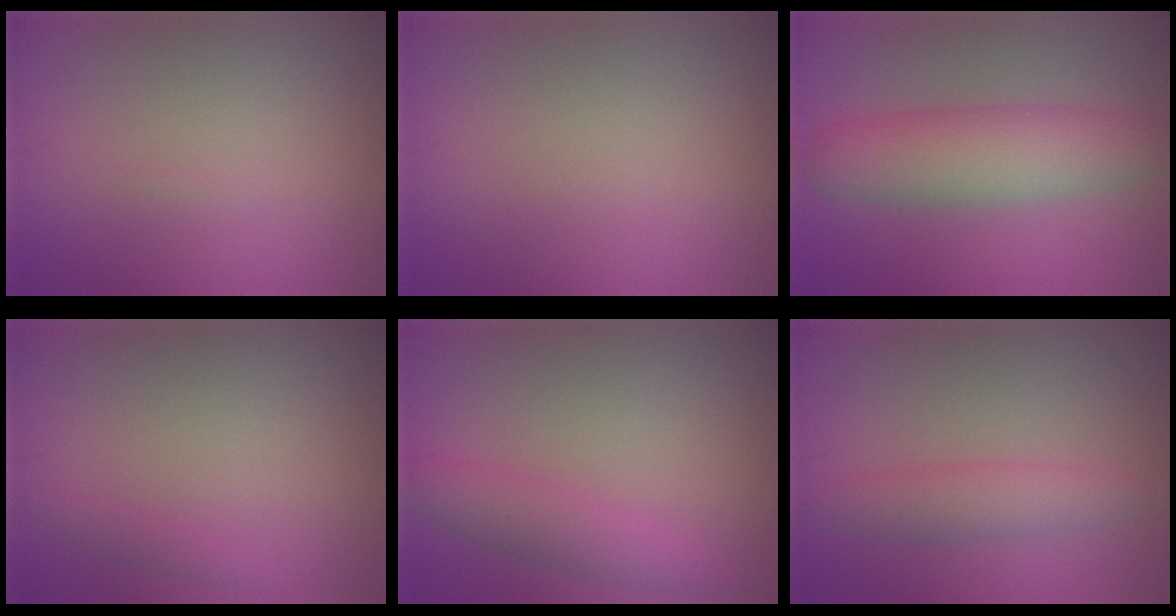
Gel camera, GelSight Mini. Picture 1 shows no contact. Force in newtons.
{"total": 0.0}
{"total": 5.5, "press": 5.5, "slide": 0.2}
{"total": 0.8, "press": 0.8, "slide": 0.2}
{"total": 2.7, "press": 2.7, "slide": 0.1}
{"total": 2.5, "press": 2.5, "slide": 0.2}